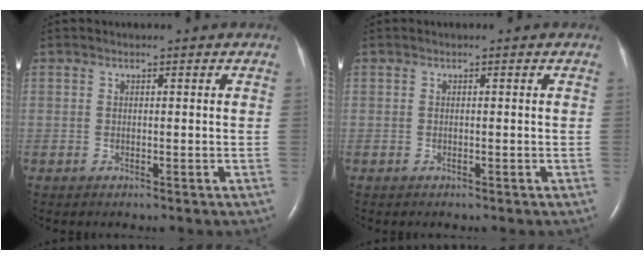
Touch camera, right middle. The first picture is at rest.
{"total": 0.0}